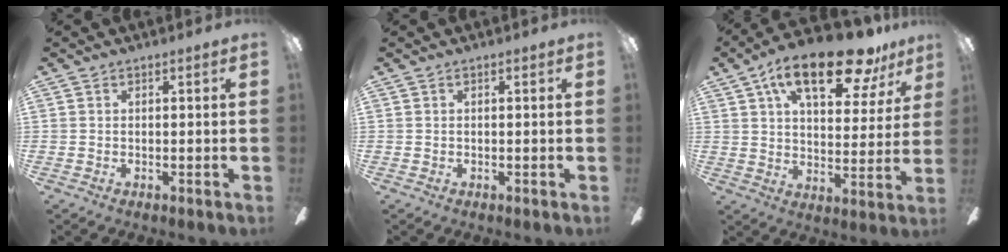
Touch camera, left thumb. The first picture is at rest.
{"total": 0.0}
{"total": 19.9, "force": [12.4, 7.8, 13.5], "torque": [-0.214, -0.053, 0.203]}